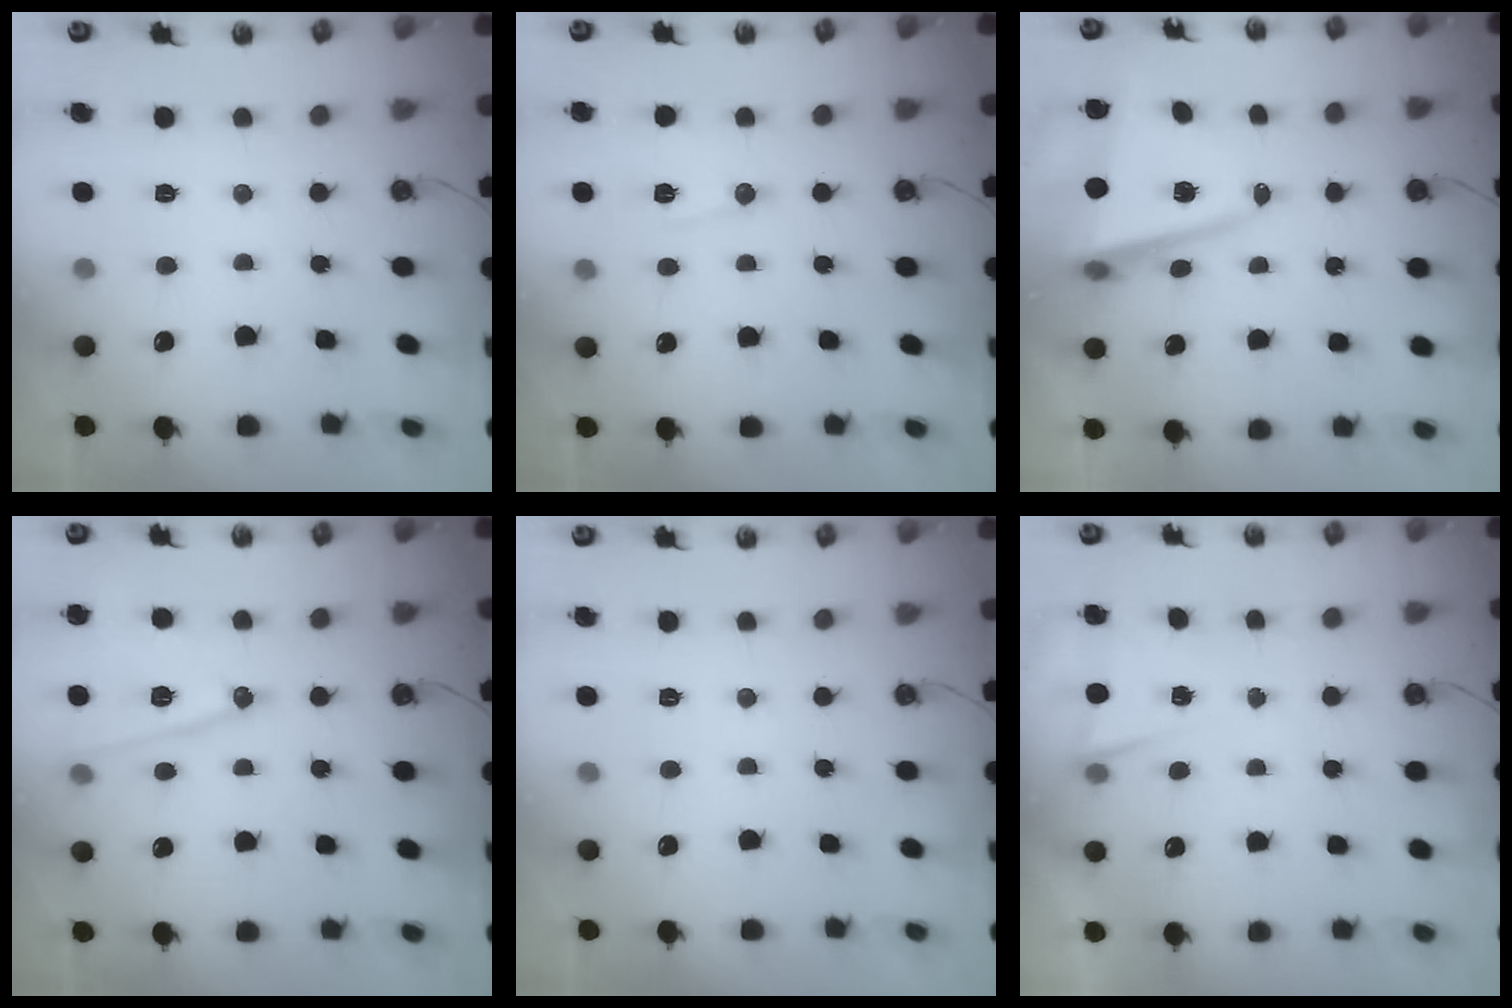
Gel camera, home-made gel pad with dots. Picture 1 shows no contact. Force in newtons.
{"total": 7.6, "press": 7.5, "slide": 1.0}
{"total": 9.9, "press": 9.8, "slide": 1.6}
{"total": 13.0, "press": 12.7, "slide": 2.8}
{"total": 0.0}
{"total": 2.4, "press": 2.2, "slide": 1.1}